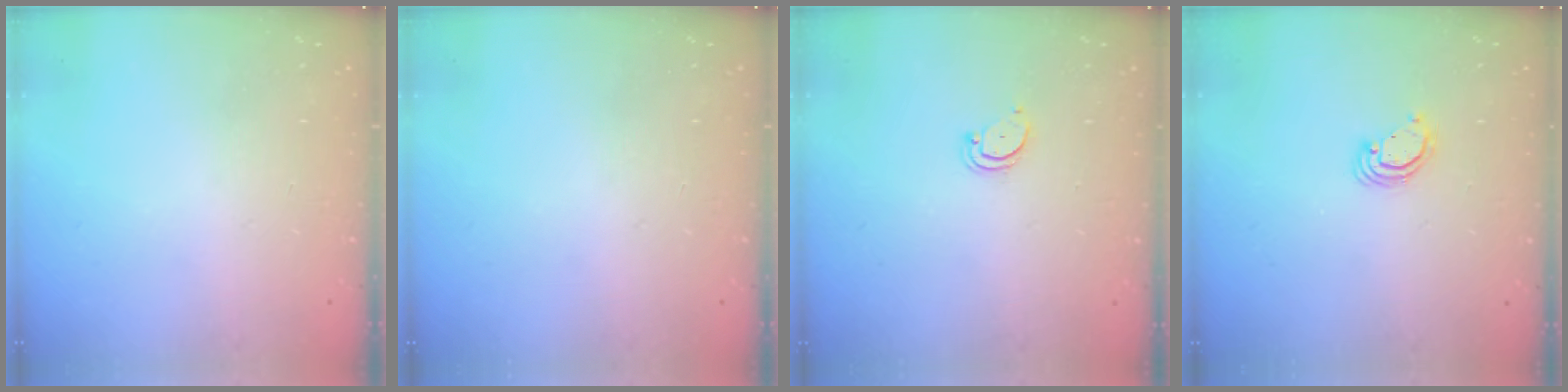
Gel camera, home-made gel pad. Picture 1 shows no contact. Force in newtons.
{"total": 0.0}
{"total": 3.5, "press": 3.4, "slide": 0.3}
{"total": 3.6, "press": 3.6, "slide": 0.2}